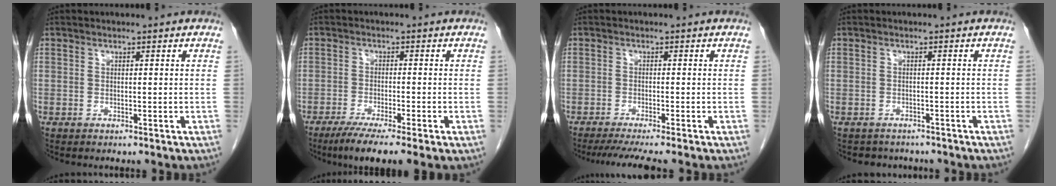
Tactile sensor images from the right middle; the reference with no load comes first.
{"total": 7.0, "force": [-4.6, 0.2, 5.3], "torque": [-0.086, -0.017, -0.074]}
{"total": 5.6, "force": [-4.6, -0.6, 3.1], "torque": [-0.043, -0.017, -0.075]}
{"total": 3.8, "force": [-3.4, 1.7, 0.2], "torque": [-0.008, 0.003, -0.041]}